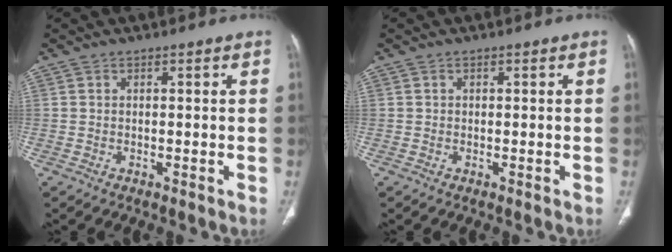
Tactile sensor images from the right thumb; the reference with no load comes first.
{"total": 0.0}